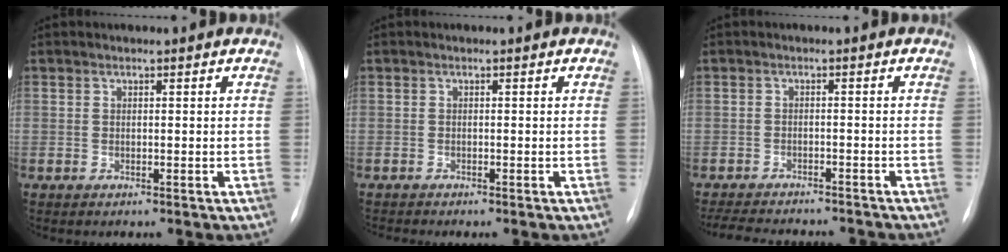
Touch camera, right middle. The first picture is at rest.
{"total": 0.8, "force": [-0.7, -0.4, 0.0], "torque": [0.001, -0.001, -0.012]}
{"total": 13.6, "force": [-12.4, 2.9, 4.9], "torque": [-0.099, -0.007, -0.163]}